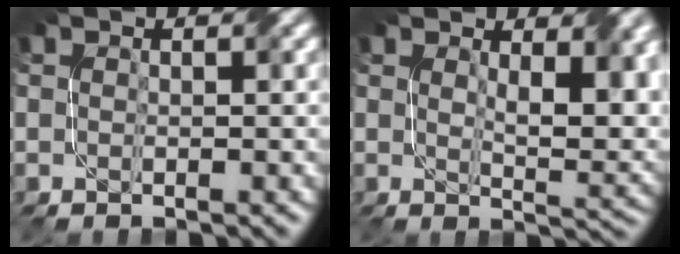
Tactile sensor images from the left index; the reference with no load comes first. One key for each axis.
{"total": 5.4, "fx": 2.1, "fy": 1.8, "fz": 4.6, "tx": -0.067, "ty": -0.003, "tz": 0.047}